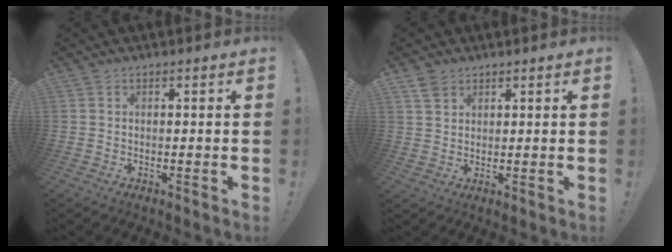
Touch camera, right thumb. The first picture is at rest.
{"total": 3.5, "force": [2.5, 2.1, 1.2], "torque": [-0.016, -0.012, 0.047]}